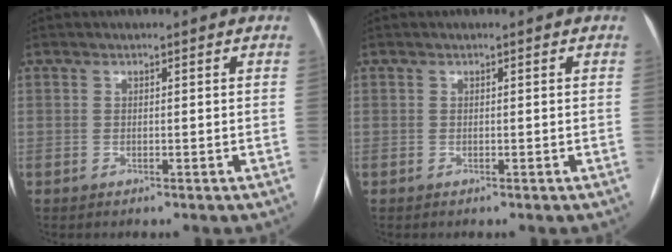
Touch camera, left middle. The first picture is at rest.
{"total": 0.0}